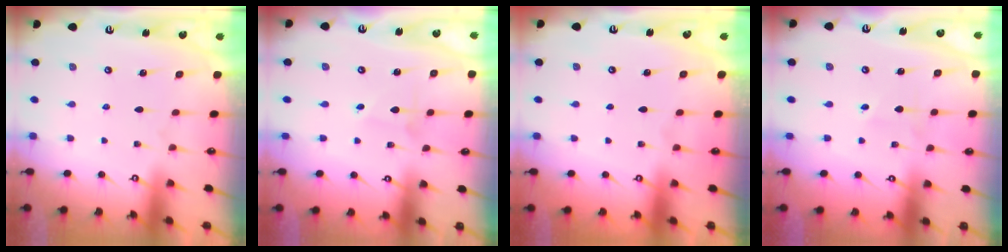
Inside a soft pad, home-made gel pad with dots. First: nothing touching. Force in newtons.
{"total": 1.5, "press": 1.5, "slide": 0.1}
{"total": 0.0}
{"total": 1.5, "press": 1.5, "slide": 0.2}